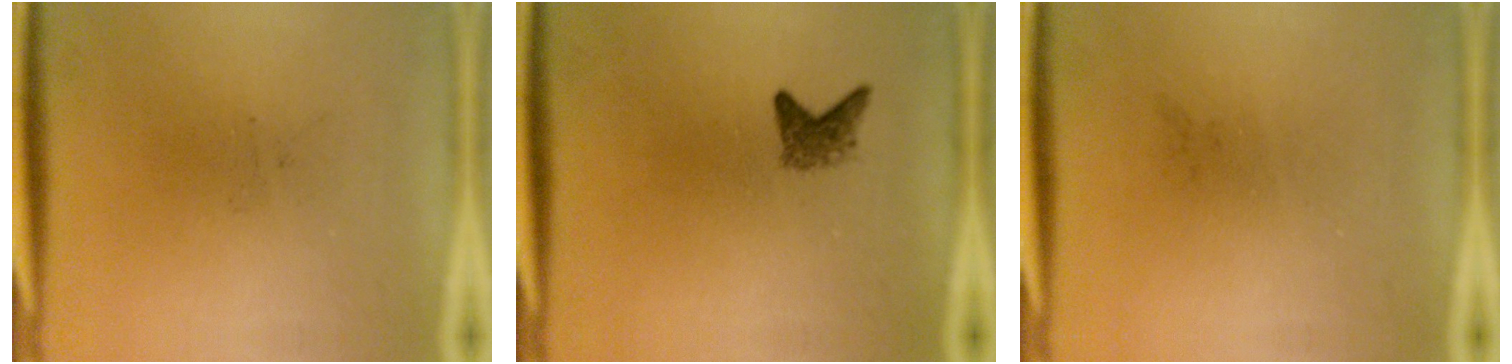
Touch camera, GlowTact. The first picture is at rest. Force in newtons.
{"total": 2.0}
{"total": 0.0}